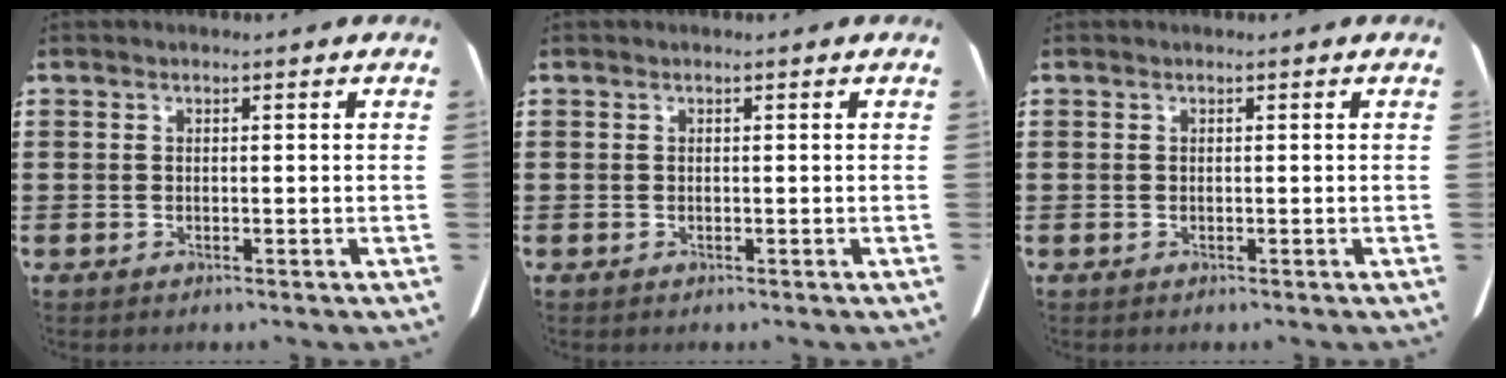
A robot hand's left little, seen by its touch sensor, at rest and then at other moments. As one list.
[{"total": 0.0}, {"total": 0.0}]